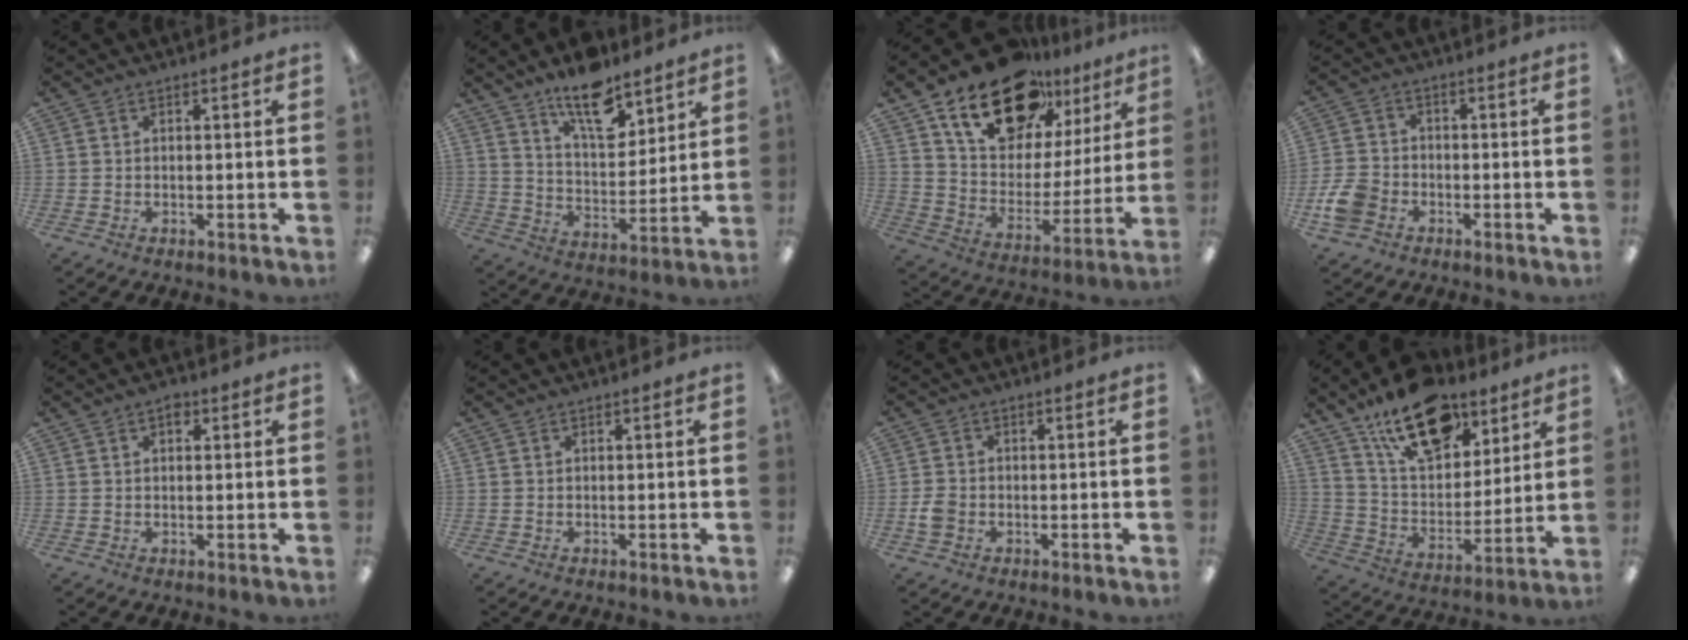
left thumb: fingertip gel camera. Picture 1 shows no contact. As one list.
[{"total": 13.6, "force": [10.1, 5.7, 7.1], "torque": [-0.101, -0.062, 0.177]}, {"total": 21.2, "force": [15.2, 11.0, 9.8], "torque": [-0.173, -0.088, 0.271]}, {"total": 7.3, "force": [-3.1, 5.4, 3.7], "torque": [-0.087, 0.018, -0.059]}, {"total": 2.4, "force": [1.3, 1.3, 1.5], "torque": [-0.008, -0.005, 0.016]}, {"total": 0.0}, {"total": 3.1, "force": [-1.0, 2.4, 1.6], "torque": [-0.026, 0.008, -0.019]}, {"total": 20.2, "force": [13.2, 10.7, 11.0], "torque": [-0.174, -0.067, 0.232]}]